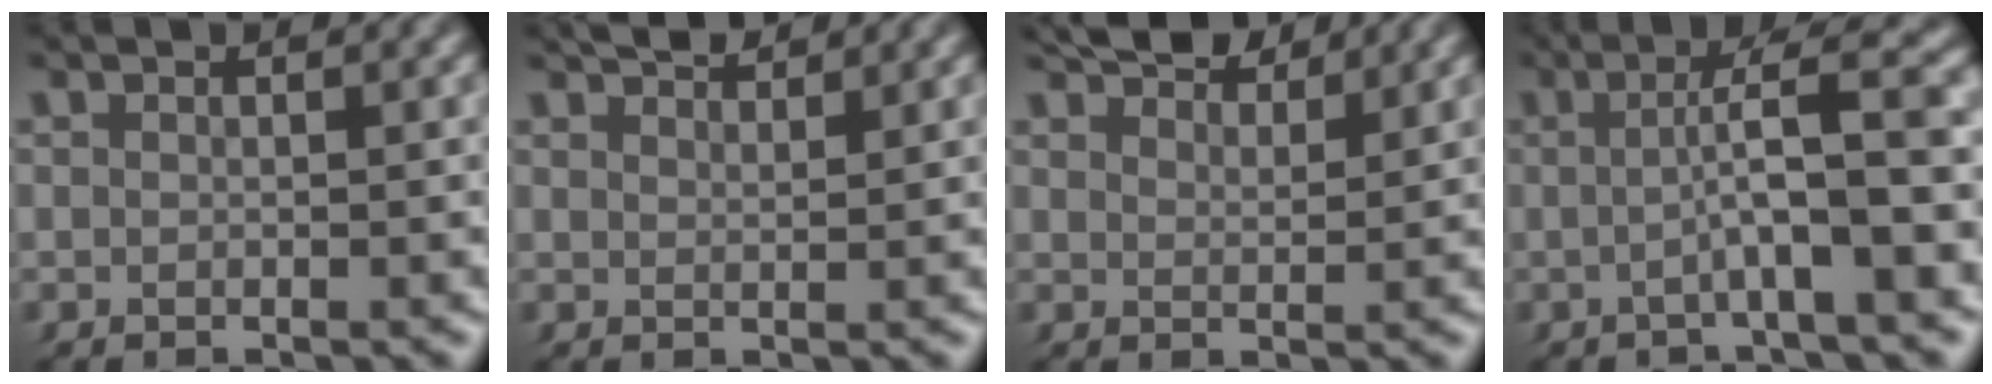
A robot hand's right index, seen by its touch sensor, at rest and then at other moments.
{"total": 2.5, "force": [2.4, 0.2, 0.8], "torque": [-0.006, 0.000, 0.042]}
{"total": 5.4, "force": [4.7, 1.4, 2.1], "torque": [-0.025, 0.008, 0.075]}
{"total": 5.6, "force": [-0.1, 0.7, 5.5], "torque": [-0.067, 0.017, -0.004]}